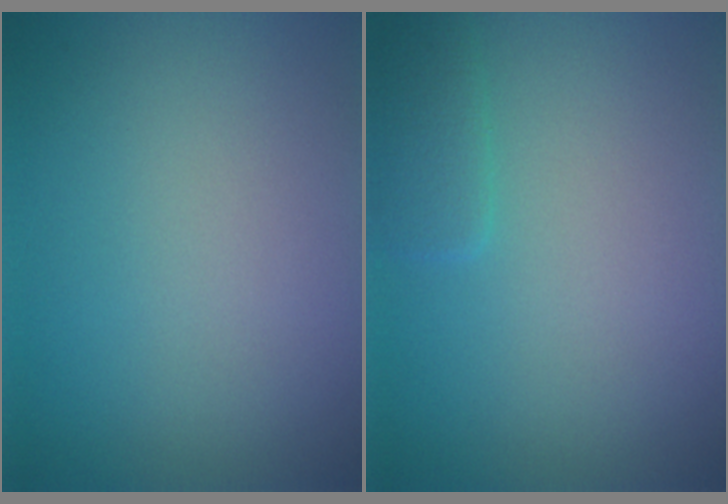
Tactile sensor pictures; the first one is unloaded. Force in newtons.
{"total": 1.5, "press": 1.5, "slide": 0.1}